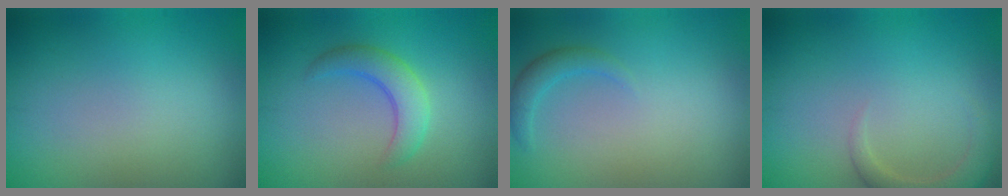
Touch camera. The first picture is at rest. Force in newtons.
{"total": 3.2, "press": 3.2, "slide": 0.1}
{"total": 1.6, "press": 1.6, "slide": 0.1}
{"total": 2.4, "press": 2.4, "slide": 0.3}